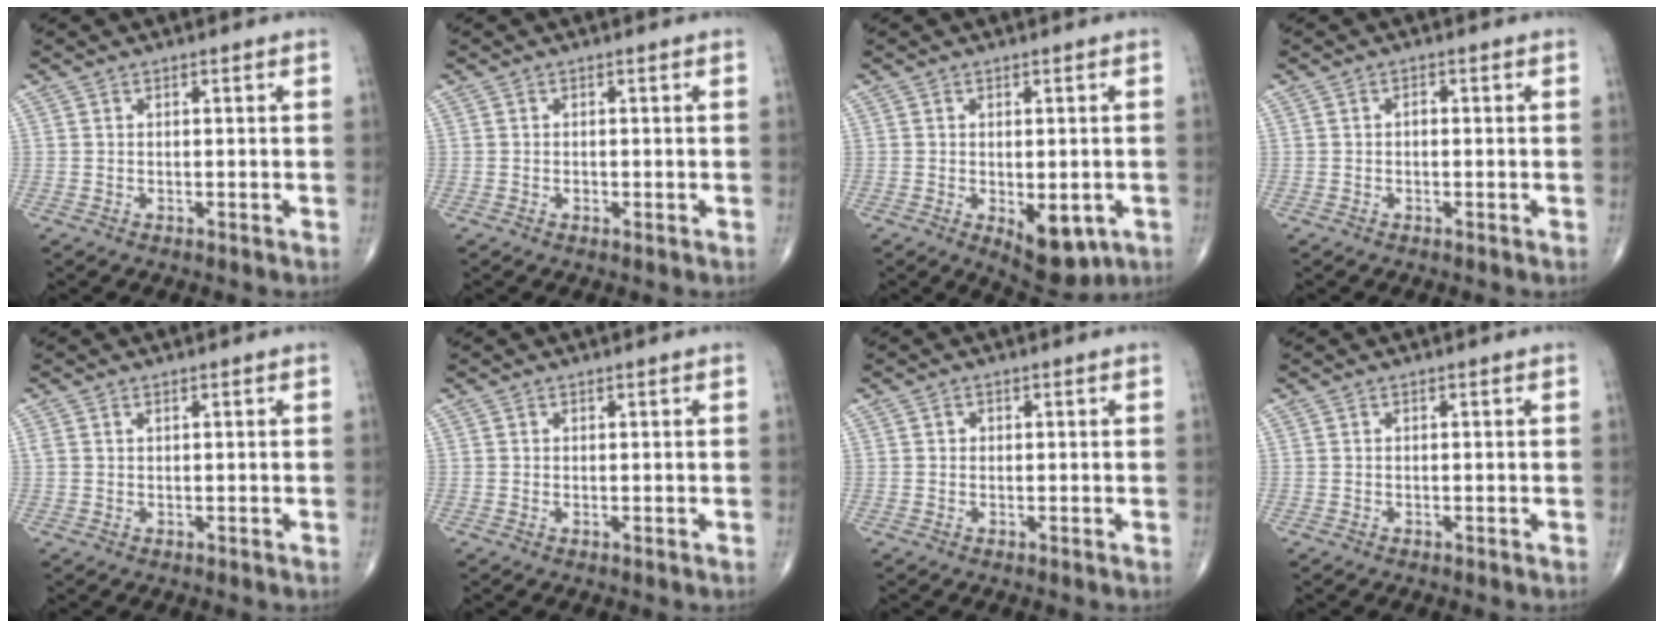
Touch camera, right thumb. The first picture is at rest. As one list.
[{"total": 0.6, "force": [-0.2, 0.4, 0.4], "torque": [-0.006, 0.000, -0.004]}, {"total": 8.0, "force": [-2.5, 3.9, 6.5], "torque": [-0.069, -0.007, -0.022]}, {"total": 0.8, "force": [-0.2, 0.5, 0.5], "torque": [-0.002, 0.003, -0.007]}, {"total": 1.1, "force": [0.5, 0.7, 0.7], "torque": [-0.019, 0.011, 0.015]}, {"total": 0.0}, {"total": 0.7, "force": [0.1, 0.7, 0.2], "torque": [0.004, 0.002, 0.001]}, {"total": 0.0}]